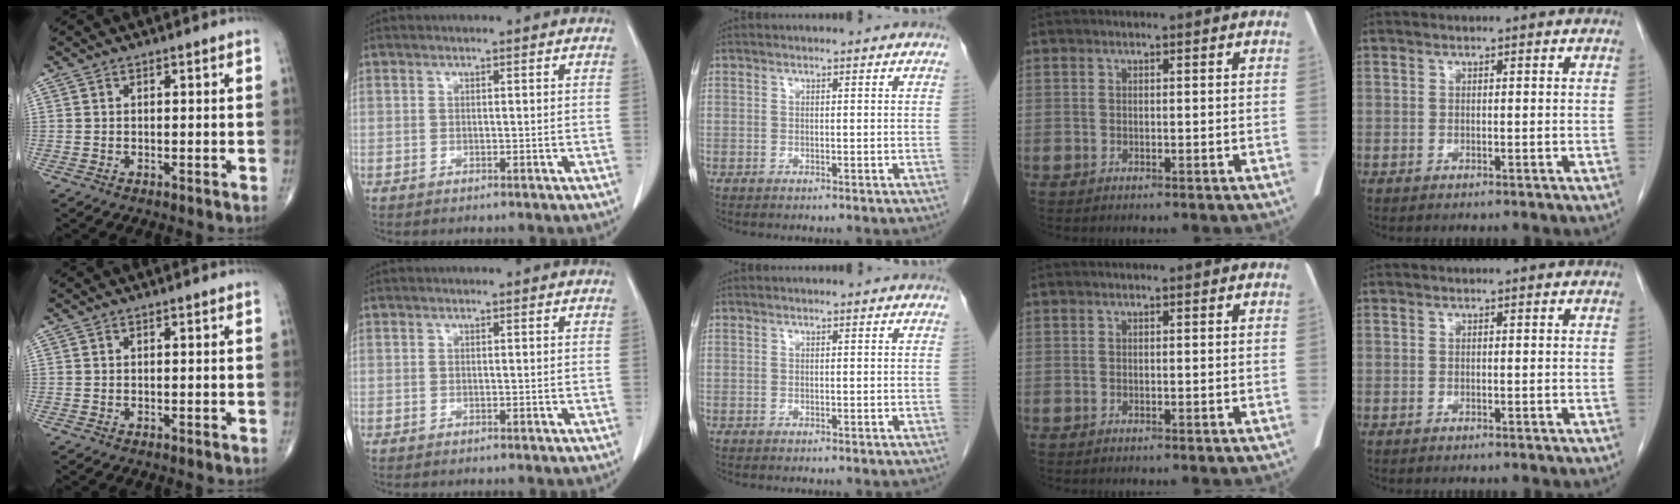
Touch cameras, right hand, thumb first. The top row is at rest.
{}